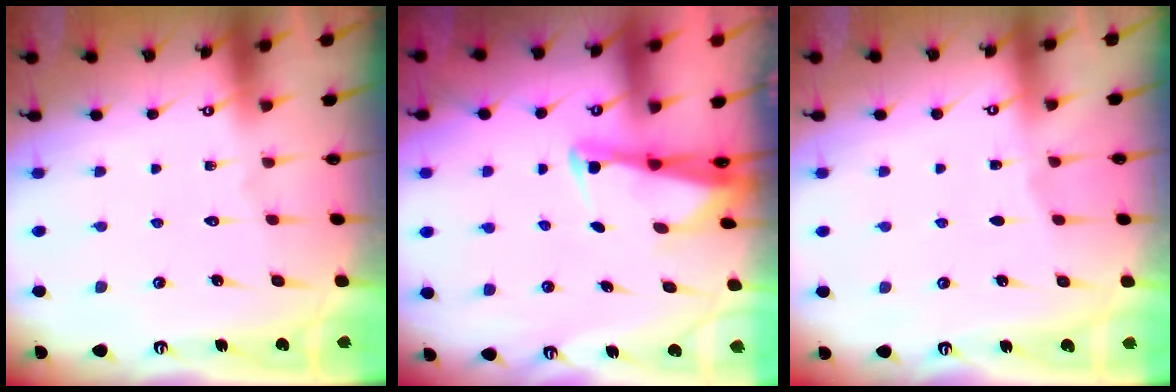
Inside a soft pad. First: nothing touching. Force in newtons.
{"total": 2.4, "press": 2.4, "slide": 0.5}
{"total": 1.8, "press": 1.8, "slide": 0.2}